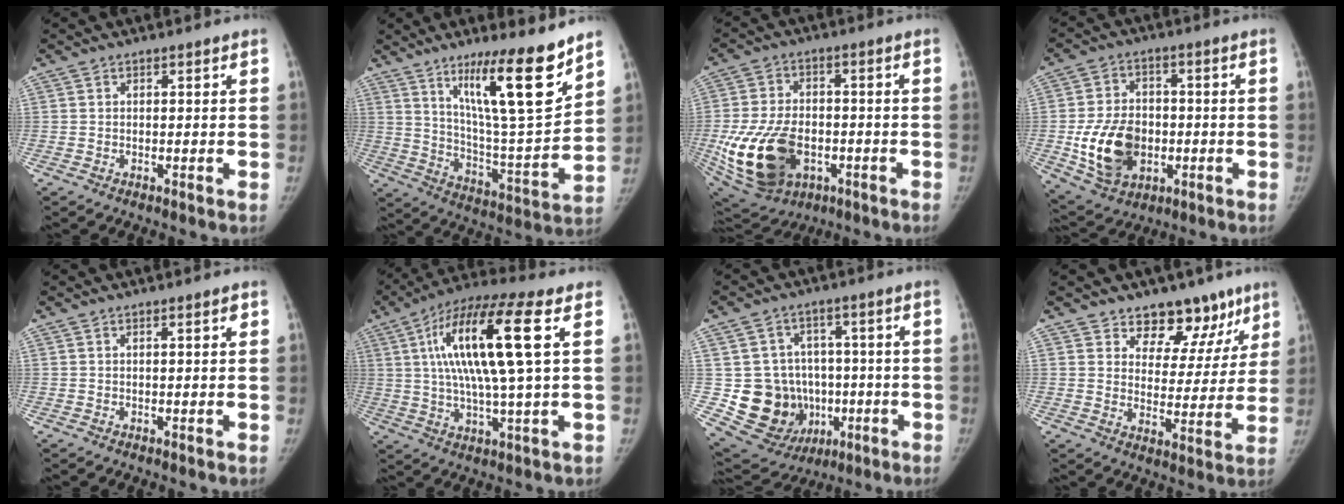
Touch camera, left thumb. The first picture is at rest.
{"total": 18.9, "force": [11.9, 2.7, 14.5], "torque": [-0.208, -0.084, 0.203]}
{"total": 19.7, "force": [-5.0, 13.1, 13.8], "torque": [-0.273, 0.001, -0.062]}
{"total": 14.4, "force": [-2.7, 10.6, 9.4], "torque": [-0.139, 0.006, -0.034]}
{"total": 1.0, "force": [0.3, 0.1, 0.9], "torque": [-0.015, 0.002, 0.004]}
{"total": 18.6, "force": [4.4, 3.0, 17.8], "torque": [-0.350, 0.012, 0.068]}
{"total": 16.6, "force": [-2.3, 14.8, 7.2], "torque": [-0.089, 0.027, -0.005]}
{"total": 12.4, "force": [8.7, 7.9, 4.1], "torque": [0.011, -0.039, 0.116]}